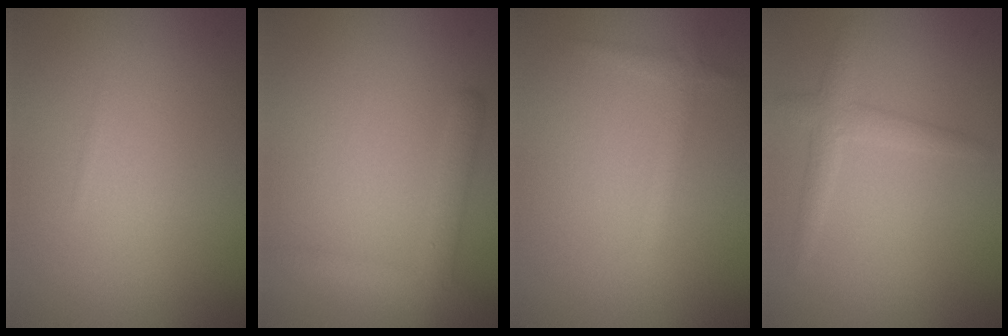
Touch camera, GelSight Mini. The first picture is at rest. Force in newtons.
{"total": 2.6, "press": 2.6, "slide": 0.1}
{"total": 1.3, "press": 1.3, "slide": 0.1}
{"total": 2.1, "press": 2.0, "slide": 0.1}